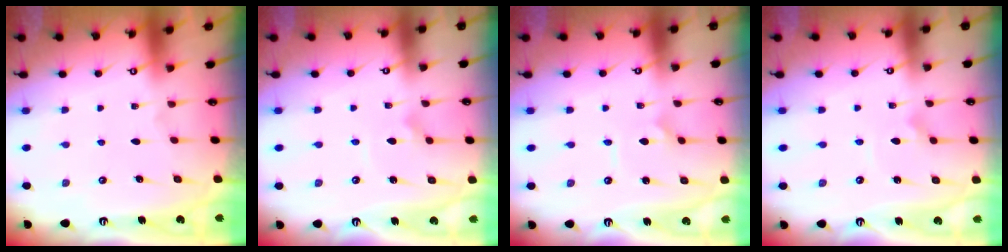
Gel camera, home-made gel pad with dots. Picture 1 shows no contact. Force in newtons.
{"total": 2.2, "press": 2.2, "slide": 0.1}
{"total": 1.6, "press": 1.6, "slide": 0.1}
{"total": 2.2, "press": 2.2, "slide": 0.1}